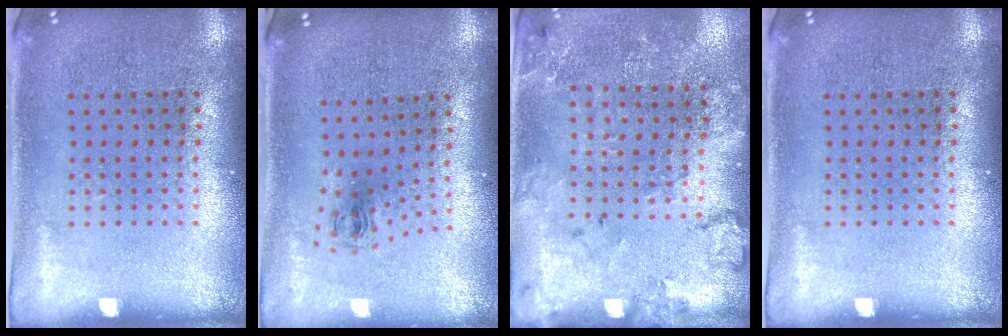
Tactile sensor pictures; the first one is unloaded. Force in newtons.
{"total": 0.7, "press": 0.4, "slide": 0.6}
{"total": 1.8, "press": 1.7, "slide": 0.6}
{"total": 0.0}